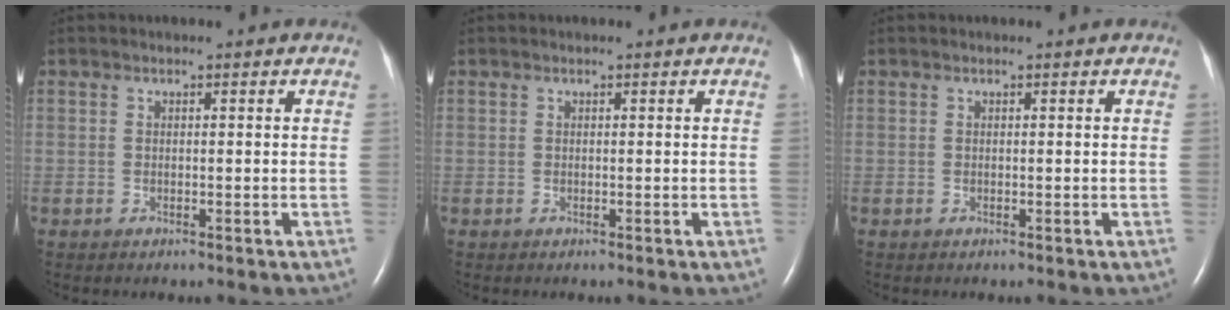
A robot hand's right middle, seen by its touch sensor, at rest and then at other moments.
{"total": 0.0}
{"total": 0.0}